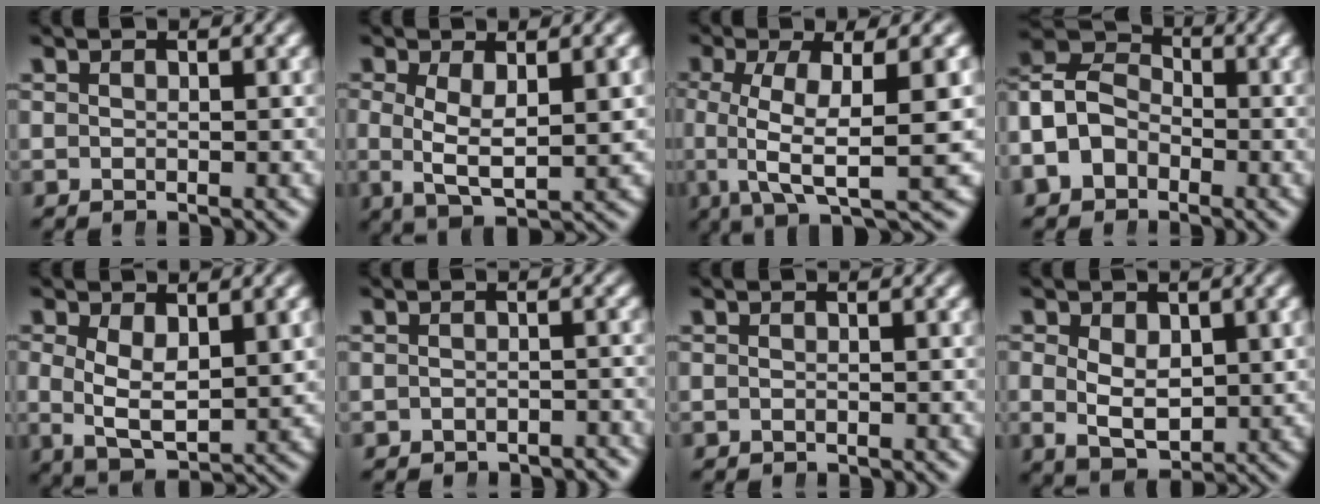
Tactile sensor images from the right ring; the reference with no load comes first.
{"total": 4.8, "force": [-0.2, 2.4, 4.1], "torque": [-0.084, -0.022, 0.005]}
{"total": 8.4, "force": [-1.1, 3.0, 7.7], "torque": [-0.137, -0.018, -0.010]}
{"total": 10.2, "force": [-0.6, 9.1, 4.8], "torque": [-0.125, -0.023, -0.018]}
{"total": 5.8, "force": [-0.4, 3.9, 4.3], "torque": [-0.092, -0.030, 0.005]}
{"total": 2.4, "force": [-2.3, 0.4, 0.1], "torque": [-0.003, -0.008, -0.034]}
{"total": 0.7, "force": [-0.7, 0.0, 0.1], "torque": [-0.005, -0.002, -0.010]}
{"total": 5.0, "force": [-0.5, 3.5, 3.6], "torque": [-0.075, -0.030, 0.007]}